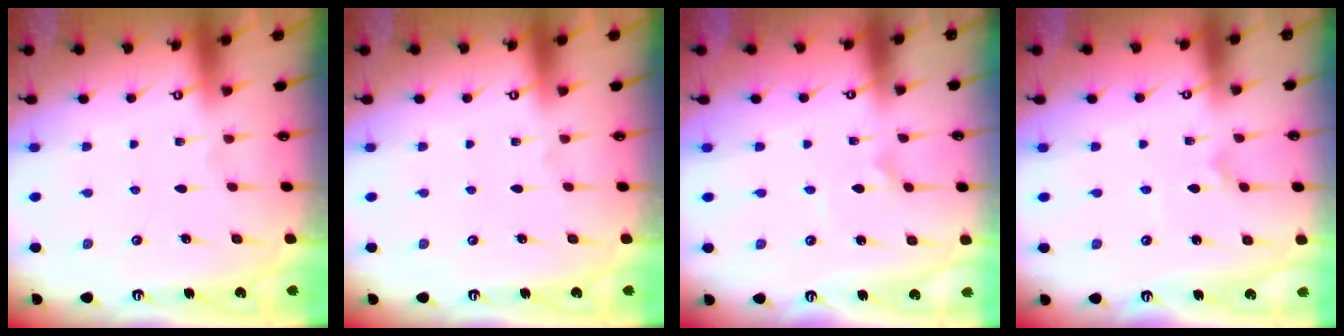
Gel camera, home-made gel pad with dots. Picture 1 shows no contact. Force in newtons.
{"total": 0.0}
{"total": 1.8, "press": 1.8, "slide": 0.1}
{"total": 2.0, "press": 2.0, "slide": 0.3}